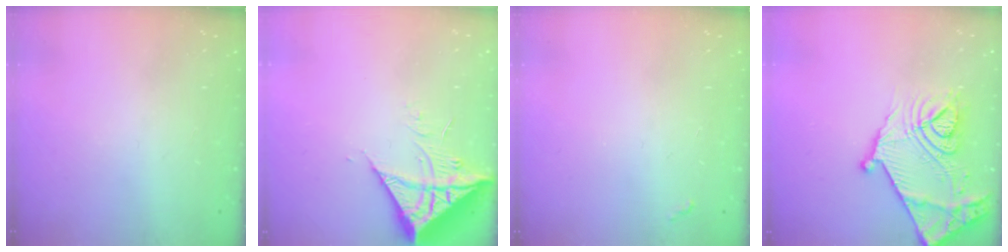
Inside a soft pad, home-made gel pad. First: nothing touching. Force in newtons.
{"total": 10.4, "press": 10.3, "slide": 1.4}
{"total": 2.8, "press": 2.8, "slide": 0.4}
{"total": 21.8, "press": 21.8, "slide": 1.1}